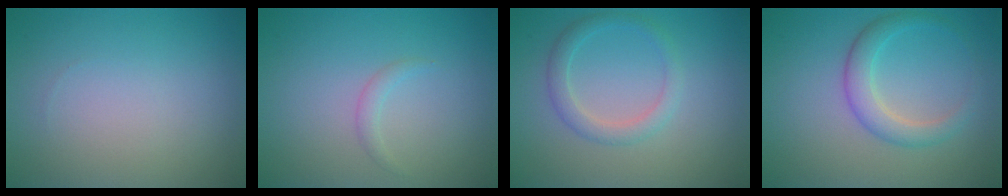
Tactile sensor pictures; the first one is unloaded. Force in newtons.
{"total": 0.9, "press": 0.9, "slide": 0.1}
{"total": 2.2, "press": 2.2, "slide": 0.1}
{"total": 2.9, "press": 2.9, "slide": 0.1}